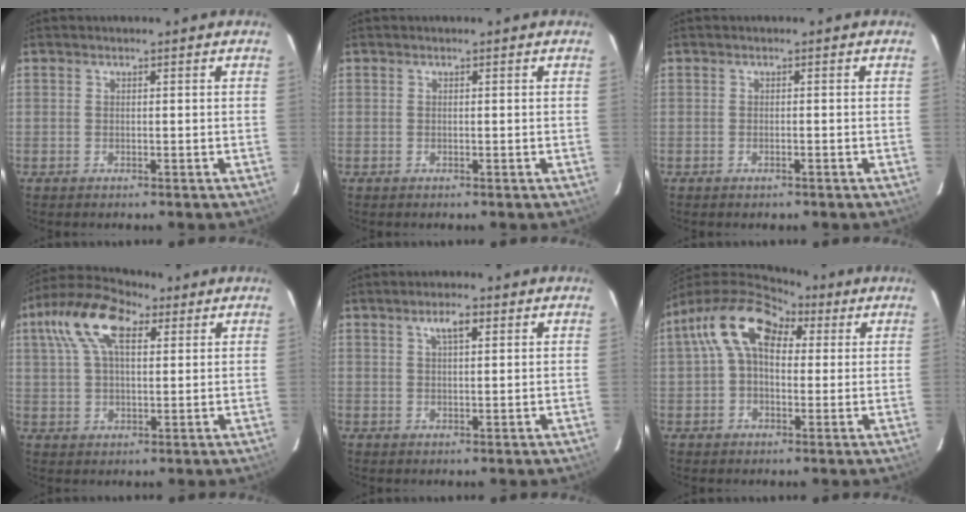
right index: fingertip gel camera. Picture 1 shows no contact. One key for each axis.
{"total": 0.0}
{"total": 0.7, "fx": -0.6, "fy": 0.3, "fz": 0.3, "tx": -0.007, "ty": 0.003, "tz": -0.007}
{"total": 13.2, "fx": 5.7, "fy": 6.4, "fz": 10.1, "tx": -0.202, "ty": 0.038, "tz": 0.092}
{"total": 3.3, "fx": 1.7, "fy": 1.0, "fz": 2.6, "tx": -0.046, "ty": 0.008, "tz": 0.029}
{"total": 12.6, "fx": 4.3, "fy": 7.8, "fz": 9.0, "tx": -0.160, "ty": 0.042, "tz": 0.066}